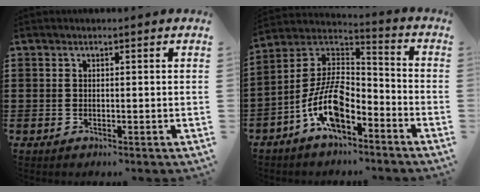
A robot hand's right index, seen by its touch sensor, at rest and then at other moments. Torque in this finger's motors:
{"motor_torque": [2.14, 0.00, 1.05, 0.21]}